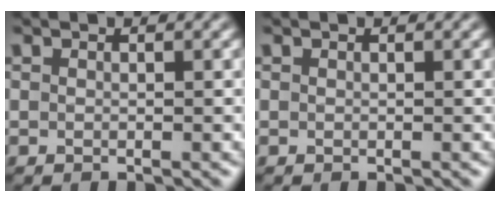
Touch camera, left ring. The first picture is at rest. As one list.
[{"total": 0.0}]